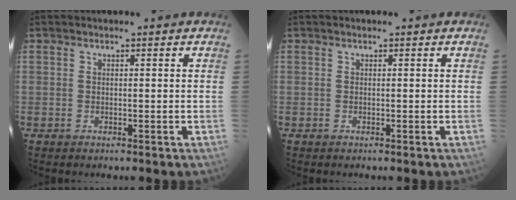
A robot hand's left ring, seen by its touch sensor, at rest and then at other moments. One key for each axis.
{"total": 0.0}